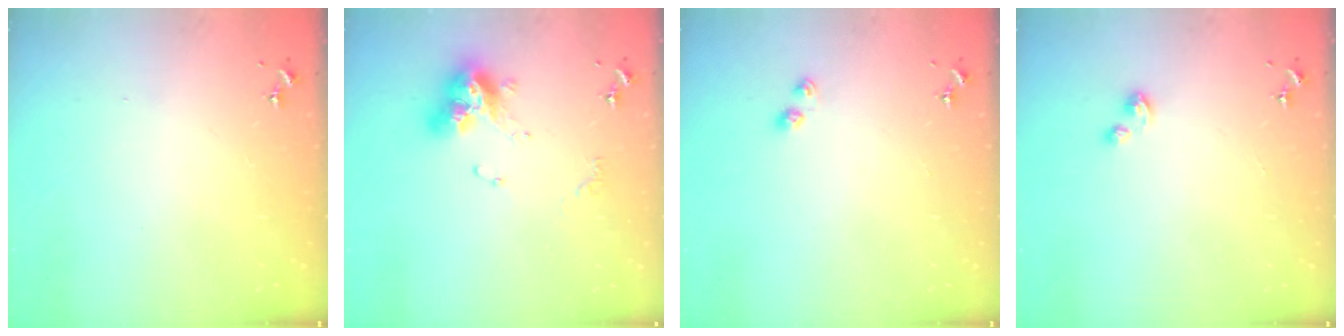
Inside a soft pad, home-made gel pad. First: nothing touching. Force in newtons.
{"total": 13.6, "press": 13.6, "slide": 1.3}
{"total": 3.7, "press": 3.7, "slide": 0.5}
{"total": 2.9, "press": 2.9, "slide": 0.3}